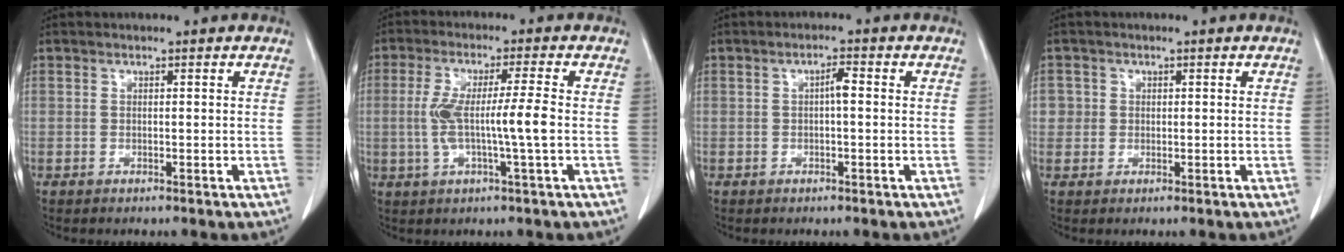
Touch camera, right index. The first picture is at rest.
{"total": 8.1, "force": [-0.7, -0.2, 8.1], "torque": [-0.159, 0.005, -0.014]}
{"total": 1.9, "force": [0.0, 0.4, 1.9], "torque": [-0.032, 0.005, 0.000]}
{"total": 2.4, "force": [0.4, 2.3, 0.1], "torque": [0.016, 0.003, 0.003]}